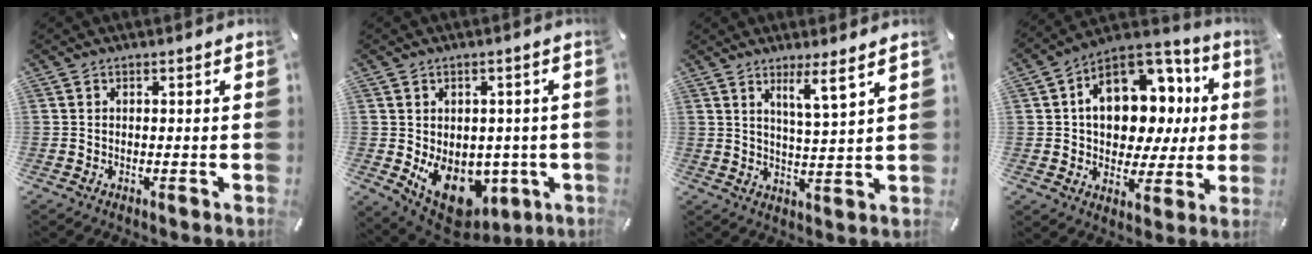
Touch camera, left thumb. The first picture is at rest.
{"total": 12.0, "force": [-3.4, 9.5, 6.5], "torque": [-0.074, -0.005, -0.050]}
{"total": 6.7, "force": [4.7, -0.3, 4.8], "torque": [-0.090, -0.024, 0.076]}
{"total": 16.7, "force": [4.1, 12.1, 10.7], "torque": [-0.167, -0.020, 0.076]}